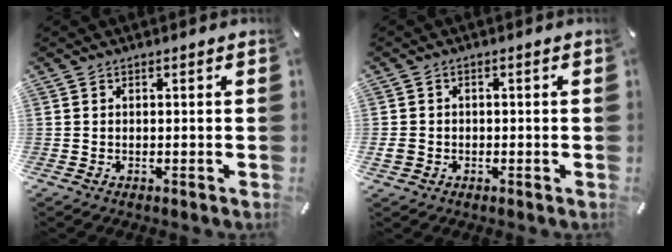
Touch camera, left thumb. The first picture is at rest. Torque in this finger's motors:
{"motor_torque": [0.26, 0.54, 0.11, -0.13, 0.04]}